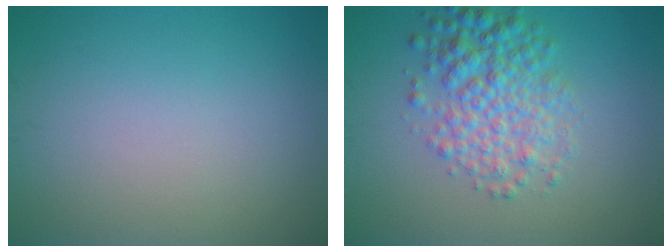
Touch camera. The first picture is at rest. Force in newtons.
{"total": 5.0, "press": 5.0, "slide": 0.1}